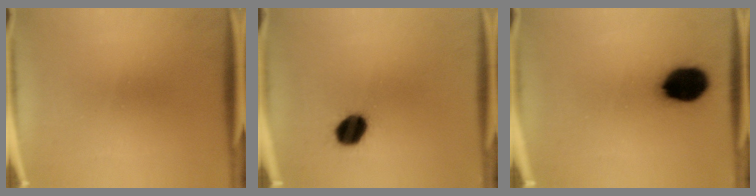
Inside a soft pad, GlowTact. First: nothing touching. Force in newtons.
{"total": 7.6}
{"total": 13.9}